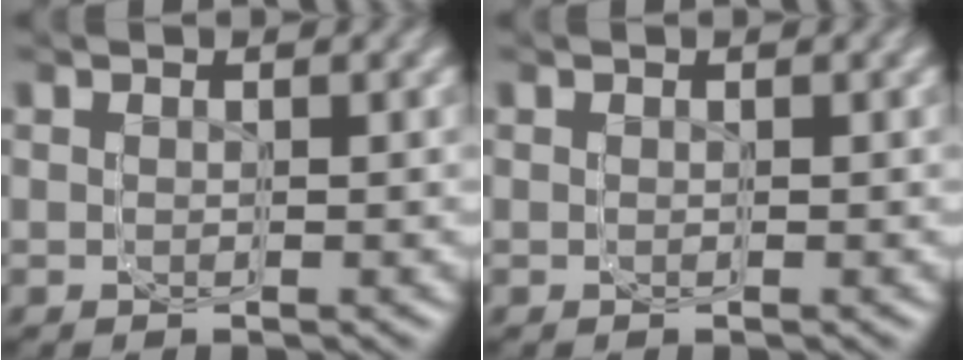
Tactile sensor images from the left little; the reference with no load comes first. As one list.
[{"total": 0.0}]